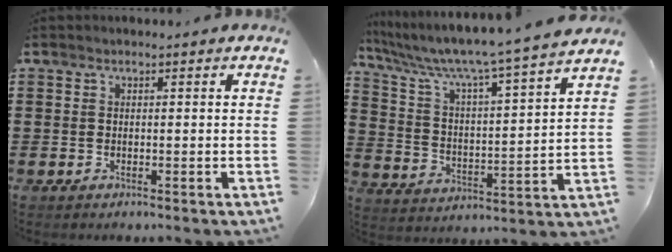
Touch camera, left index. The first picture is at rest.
{"total": 6.7, "force": [5.9, -0.8, 3.1], "torque": [-0.089, -0.055, 0.089]}